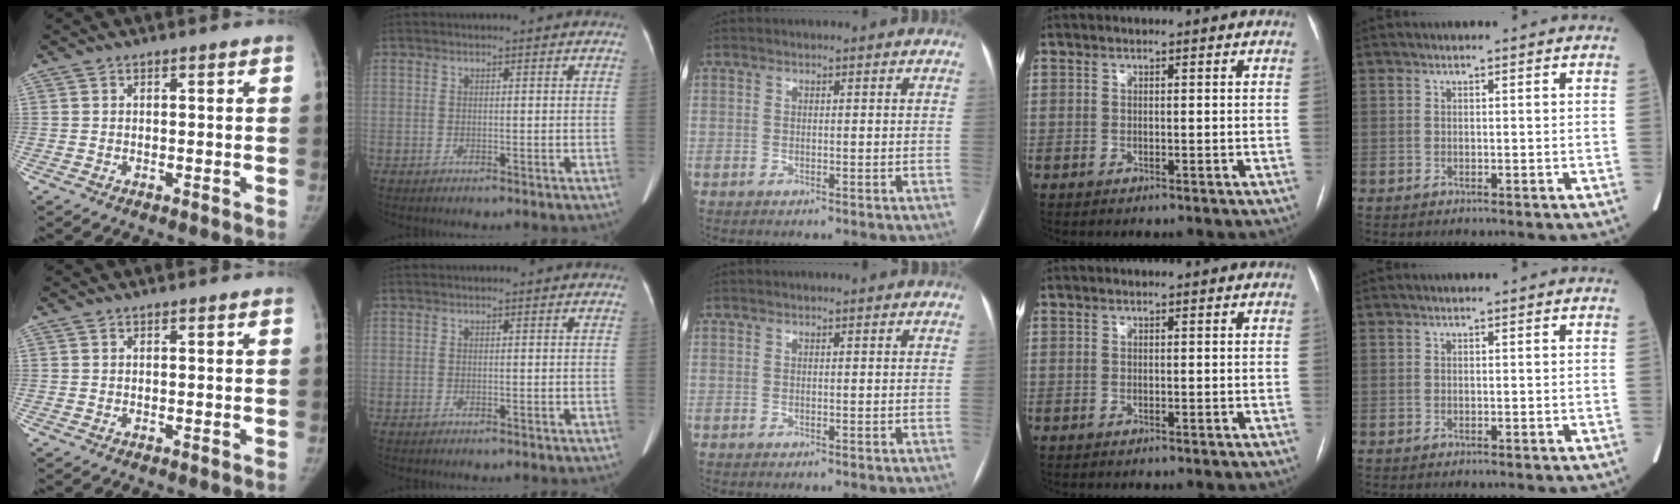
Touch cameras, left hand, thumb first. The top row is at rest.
{}